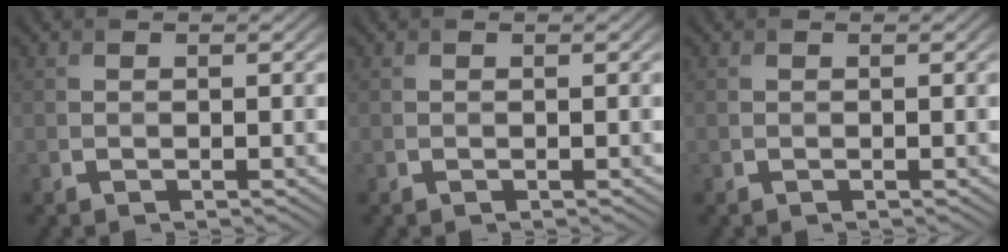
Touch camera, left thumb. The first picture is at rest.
{"total": 0.0}
{"total": 0.0}